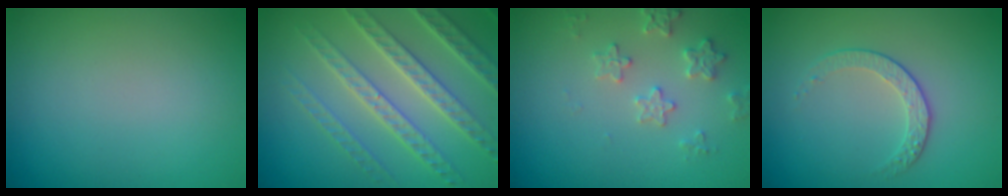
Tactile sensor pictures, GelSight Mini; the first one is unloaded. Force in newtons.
{"total": 6.2, "press": 5.0, "slide": 3.8}
{"total": 2.5, "press": 2.4, "slide": 0.6}
{"total": 1.8, "press": 1.3, "slide": 1.3}